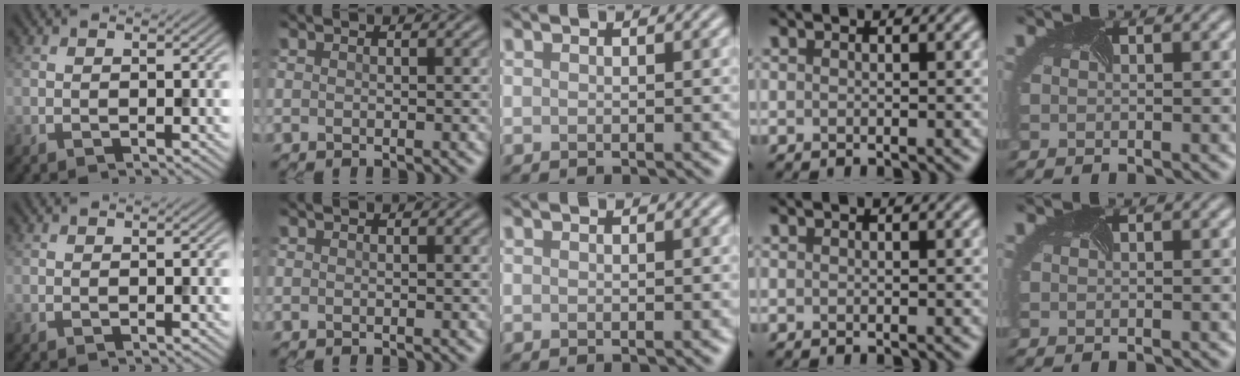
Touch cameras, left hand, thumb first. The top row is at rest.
{}